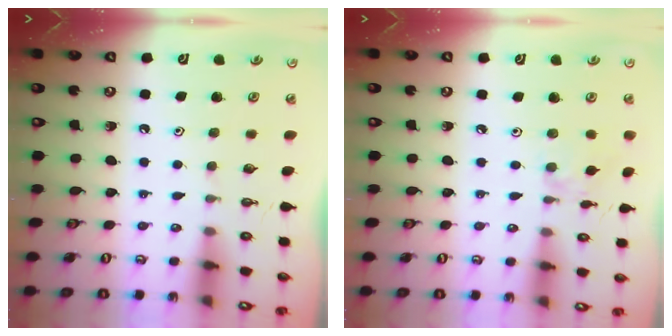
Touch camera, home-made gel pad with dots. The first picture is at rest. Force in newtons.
{"total": 2.4, "press": 2.3, "slide": 0.5}